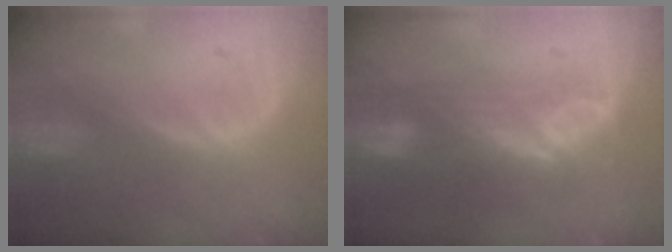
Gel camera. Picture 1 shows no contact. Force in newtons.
{"total": 7.4, "press": 6.4, "slide": 3.7}